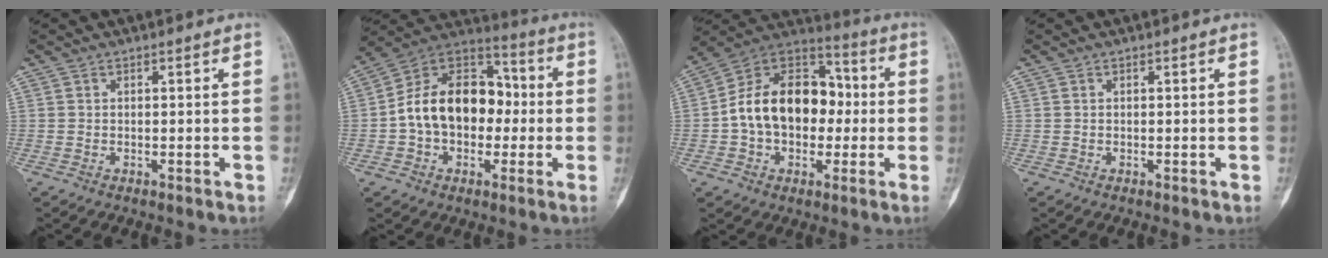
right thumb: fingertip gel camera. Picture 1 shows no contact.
{"total": 17.4, "force": [-0.9, 12.3, 12.4], "torque": [-0.174, 0.047, -0.024]}
{"total": 18.6, "force": [-0.6, 13.0, 13.3], "torque": [-0.186, 0.044, -0.018]}
{"total": 0.0}